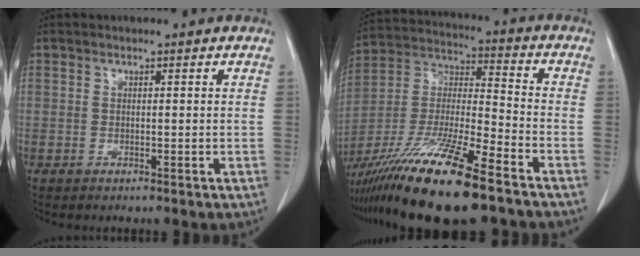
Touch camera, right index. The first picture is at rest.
{"total": 19.7, "force": [-13.5, 1.6, 14.2], "torque": [-0.300, -0.043, -0.250]}